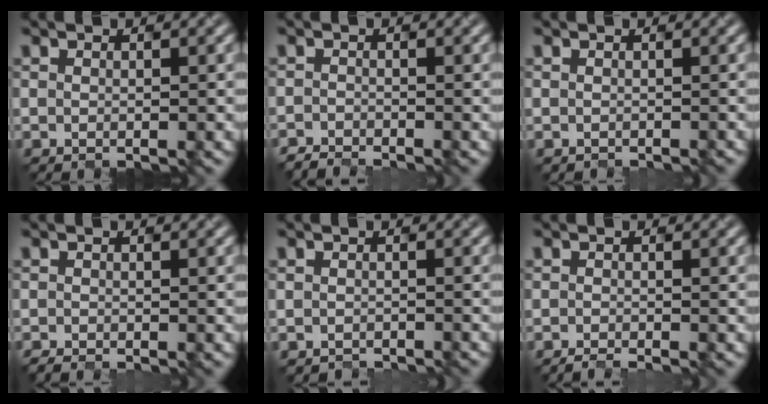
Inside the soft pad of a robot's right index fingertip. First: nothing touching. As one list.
[{"total": 1.4, "force": [-1.4, -0.1, -0.1], "torque": [0.005, -0.006, -0.033]}, {"total": 0.0}, {"total": 0.5, "force": [-0.3, 0.2, 0.3], "torque": [0.001, -0.001, -0.009]}, {"total": 0.8, "force": [-0.7, 0.0, -0.4], "torque": [0.008, -0.009, -0.025]}, {"total": 1.2, "force": [-0.5, 0.6, 0.9], "torque": [0.003, -0.005, -0.015]}]